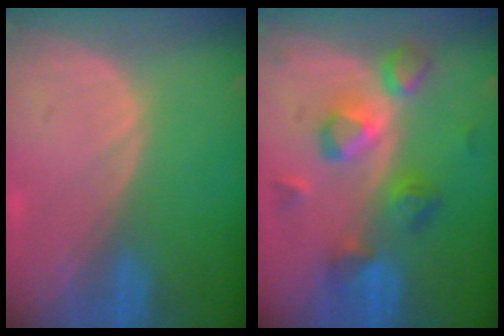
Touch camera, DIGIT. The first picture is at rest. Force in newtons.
{"total": 7.5, "press": 7.4, "slide": 0.8}